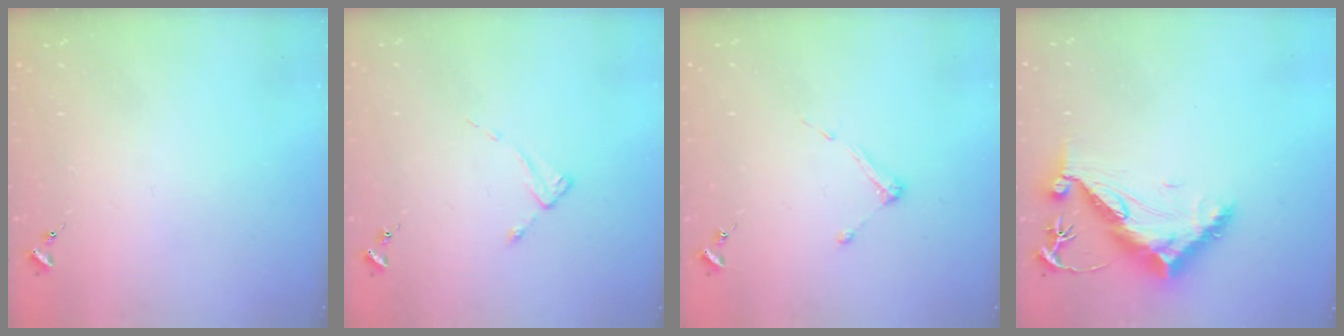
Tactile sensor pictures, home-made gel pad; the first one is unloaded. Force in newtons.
{"total": 1.9, "press": 1.8, "slide": 0.3}
{"total": 3.4, "press": 3.4, "slide": 0.4}
{"total": 14.3, "press": 14.3, "slide": 0.8}